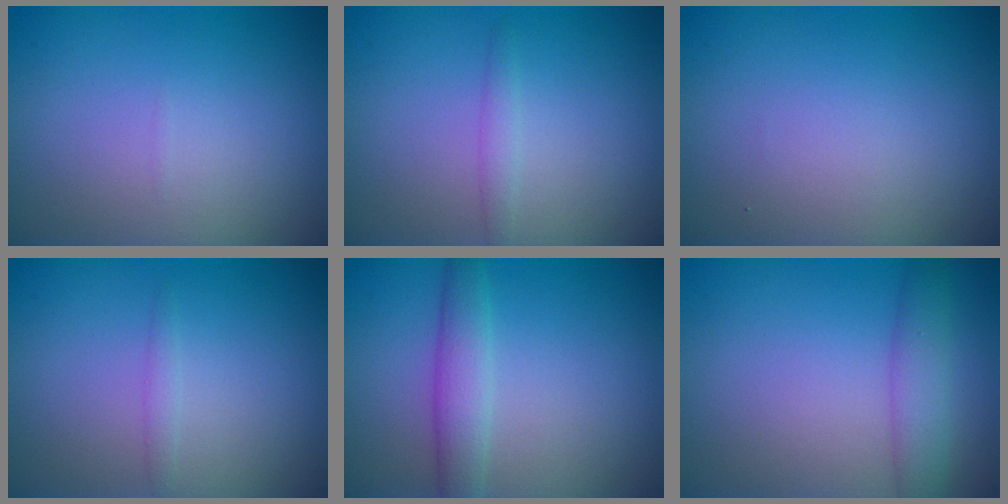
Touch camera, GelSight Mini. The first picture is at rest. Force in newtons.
{"total": 1.1, "press": 1.1, "slide": 0.0}
{"total": 0.0}
{"total": 0.8, "press": 0.8, "slide": 0.0}
{"total": 3.0, "press": 3.0, "slide": 0.0}
{"total": 3.0, "press": 3.0, "slide": 0.2}